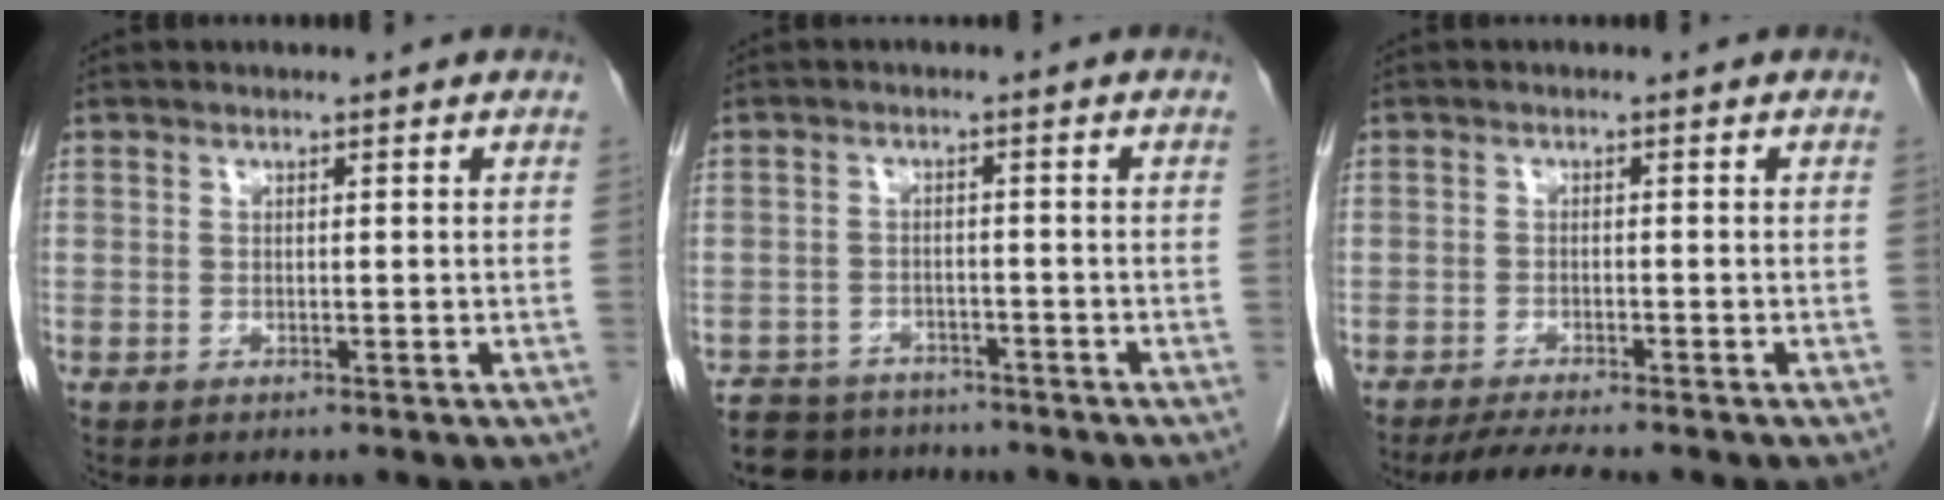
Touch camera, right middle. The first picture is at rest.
{"total": 7.6, "force": [-6.8, 3.2, 1.1], "torque": [-0.015, 0.002, -0.100]}
{"total": 4.6, "force": [-4.0, -0.1, 2.3], "torque": [-0.038, -0.015, -0.066]}